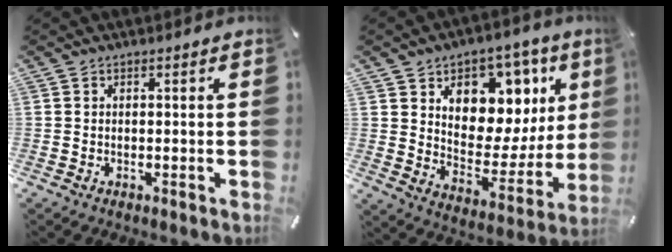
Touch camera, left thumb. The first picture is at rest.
{"total": 13.1, "force": [6.3, 9.7, 6.1], "torque": [-0.069, -0.062, 0.113]}